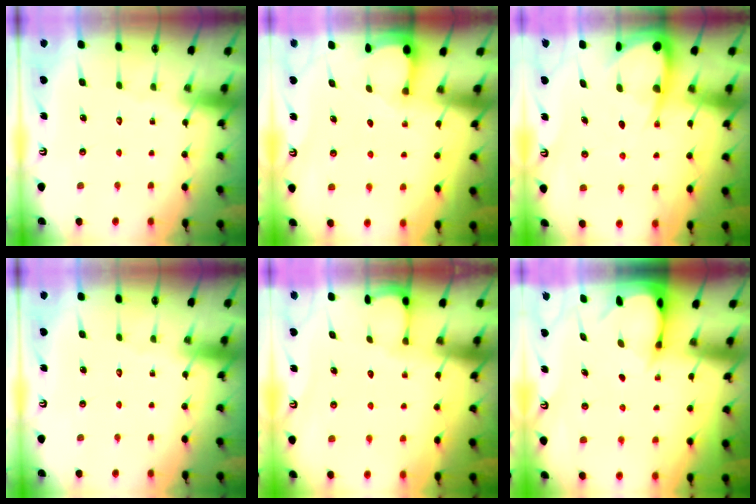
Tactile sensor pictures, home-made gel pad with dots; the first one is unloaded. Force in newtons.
{"total": 2.7, "press": 2.7, "slide": 0.3}
{"total": 7.0, "press": 6.9, "slide": 0.8}
{"total": 0.0}
{"total": 2.1, "press": 2.1, "slide": 0.2}
{"total": 2.9, "press": 2.9, "slide": 0.4}